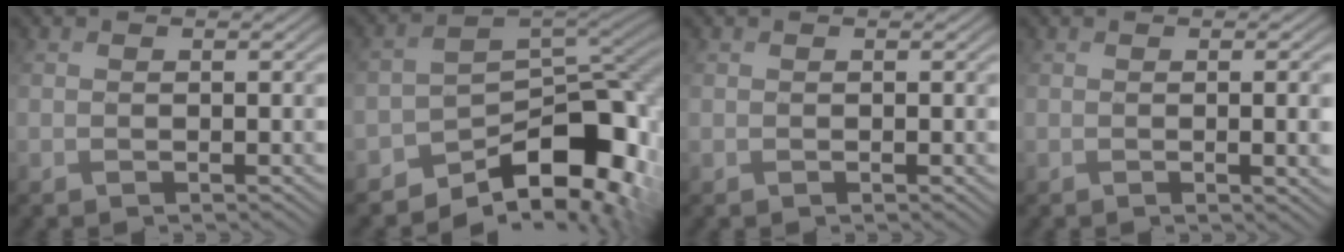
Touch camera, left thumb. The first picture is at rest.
{"total": 10.7, "force": [-6.8, 4.9, 6.7], "torque": [-0.113, 0.005, -0.109]}
{"total": 0.5, "force": [0.0, 0.4, 0.4], "torque": [-0.007, 0.001, 0.001]}
{"total": 6.3, "force": [-0.4, 2.6, 5.7], "torque": [-0.062, -0.005, 0.017]}